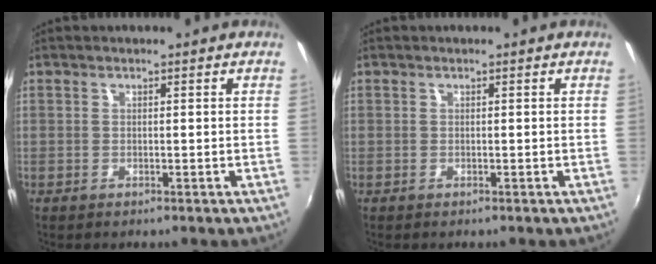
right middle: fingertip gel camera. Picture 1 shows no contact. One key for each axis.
{"total": 0.0}